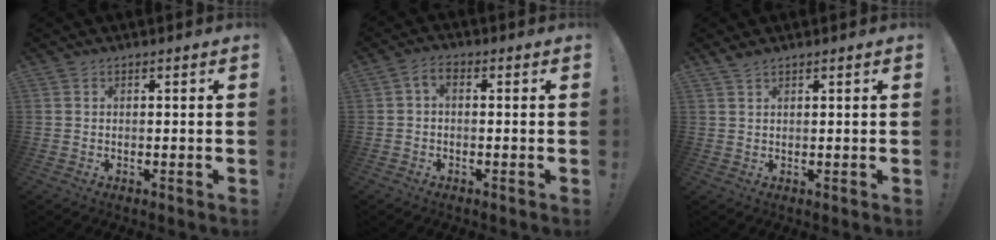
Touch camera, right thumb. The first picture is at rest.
{"total": 2.5, "force": [-0.5, 1.3, 2.1], "torque": [-0.045, 0.010, -0.008]}
{"total": 1.6, "force": [1.3, 0.2, 0.9], "torque": [-0.019, -0.003, 0.024]}